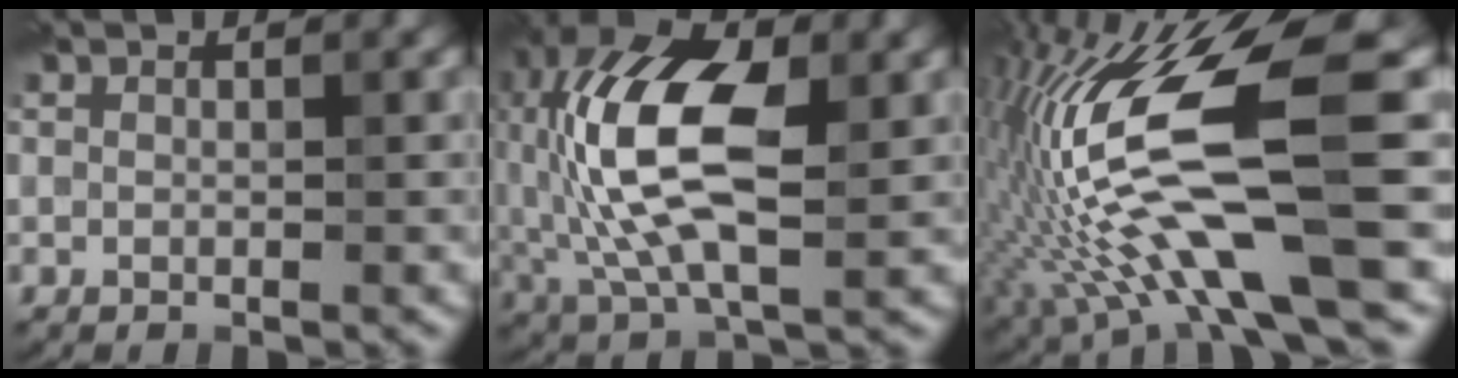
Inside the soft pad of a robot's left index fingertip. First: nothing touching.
{"total": 12.2, "force": [0.7, 5.9, 10.7], "torque": [-0.221, 0.013, 0.005]}
{"total": 14.1, "force": [-2.2, 3.1, 13.5], "torque": [-0.274, 0.011, -0.032]}